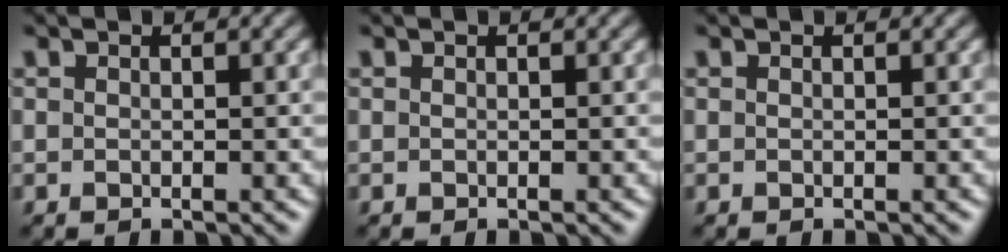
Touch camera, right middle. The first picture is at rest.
{"total": 0.0}
{"total": 0.0}